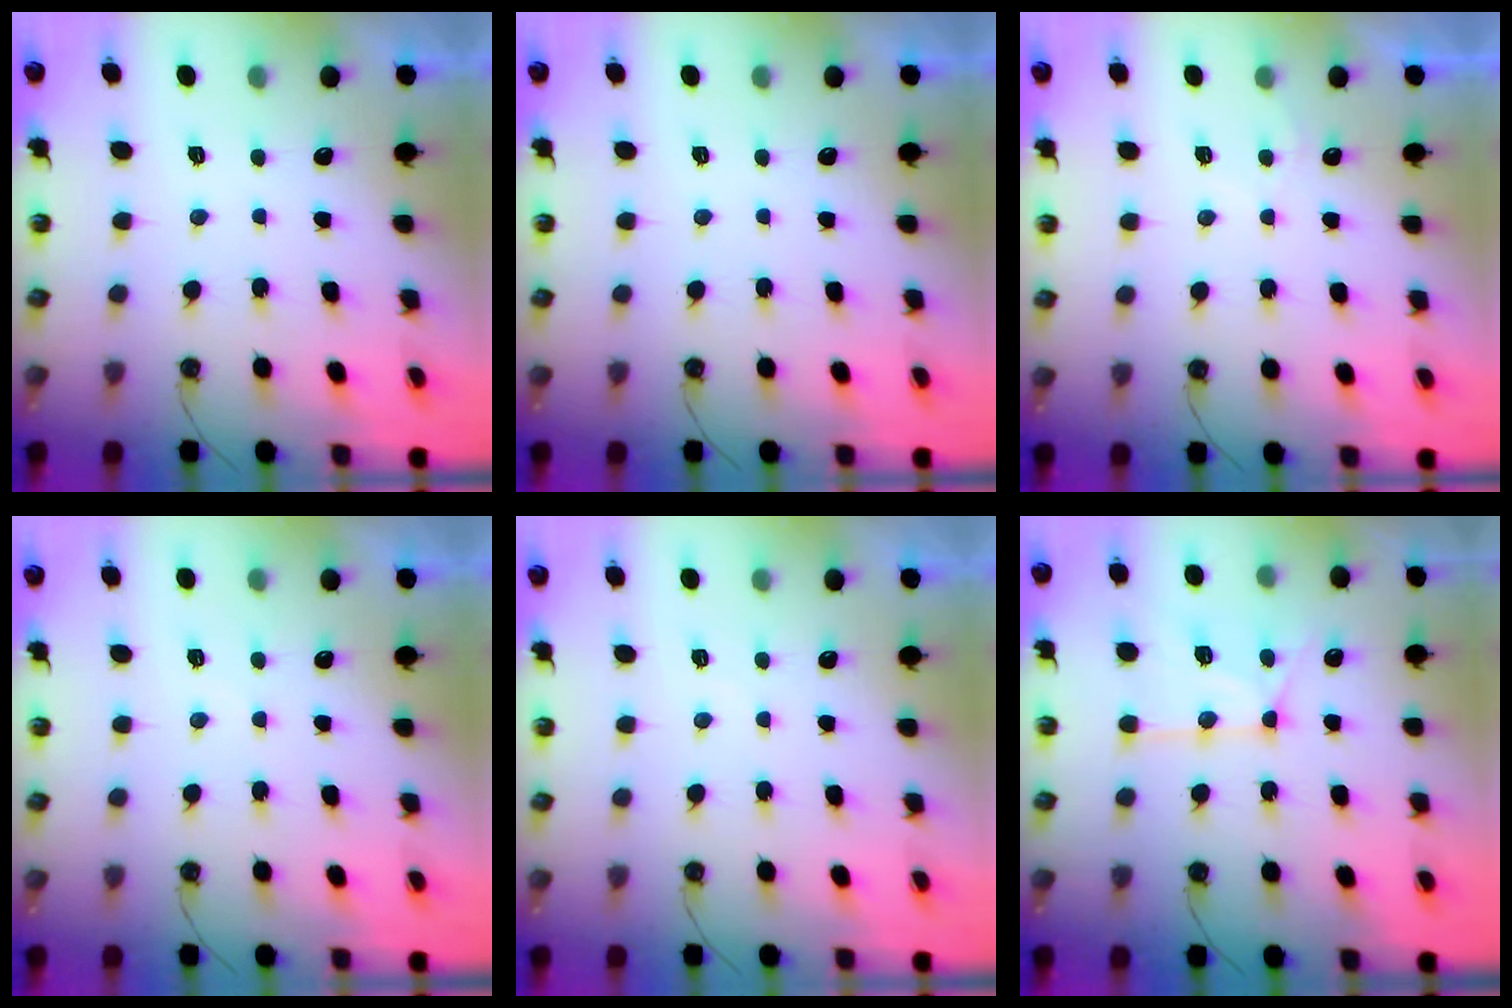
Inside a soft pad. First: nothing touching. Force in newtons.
{"total": 0.0}
{"total": 3.6, "press": 3.6, "slide": 0.5}
{"total": 3.2, "press": 3.2, "slide": 0.5}
{"total": 4.9, "press": 4.8, "slide": 0.5}
{"total": 12.6, "press": 12.6, "slide": 0.8}